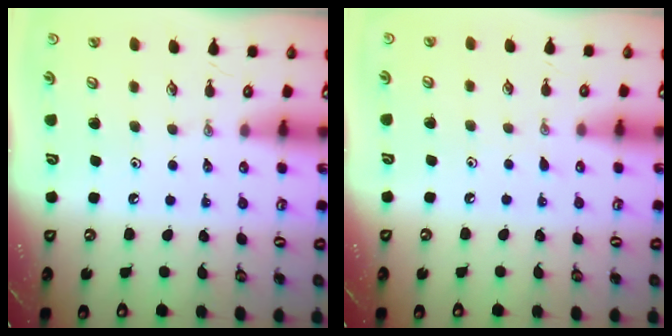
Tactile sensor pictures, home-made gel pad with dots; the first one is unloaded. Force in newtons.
{"total": 2.7, "press": 2.7, "slide": 0.4}